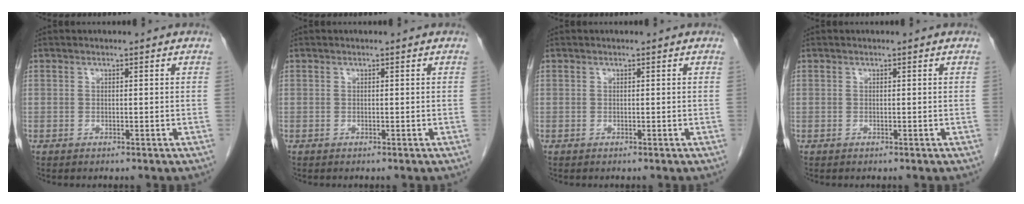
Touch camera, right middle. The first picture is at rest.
{"total": 0.0}
{"total": 0.0}
{"total": 0.0}